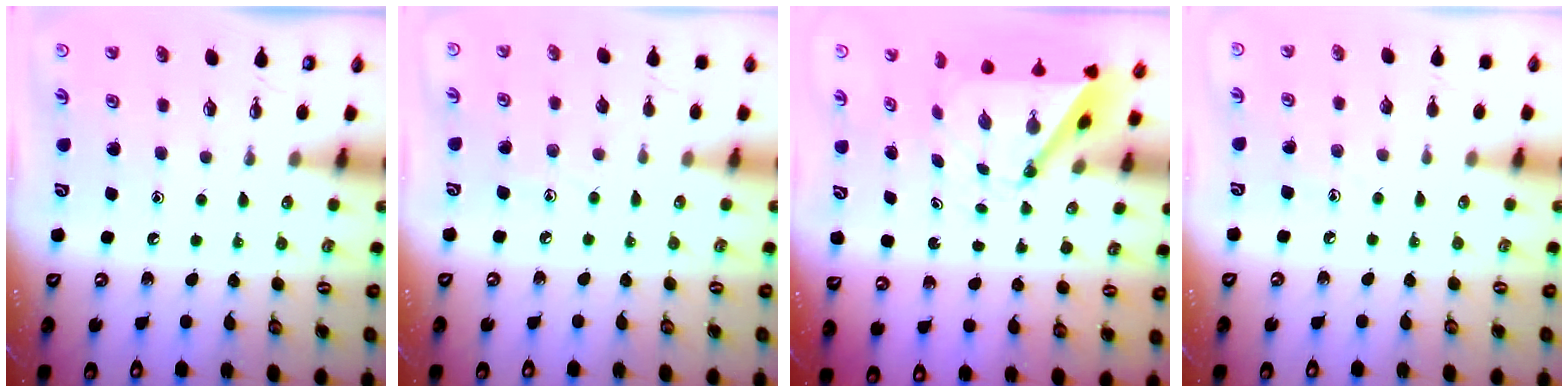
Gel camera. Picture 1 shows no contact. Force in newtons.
{"total": 5.3, "press": 5.3, "slide": 0.6}
{"total": 5.3, "press": 5.3, "slide": 0.5}
{"total": 3.5, "press": 3.5, "slide": 0.4}